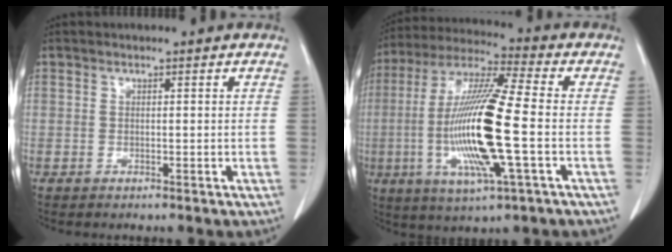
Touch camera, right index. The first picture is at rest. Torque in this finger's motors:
{"motor_torque": [2.14, 0.00, 0.62, 0.21]}